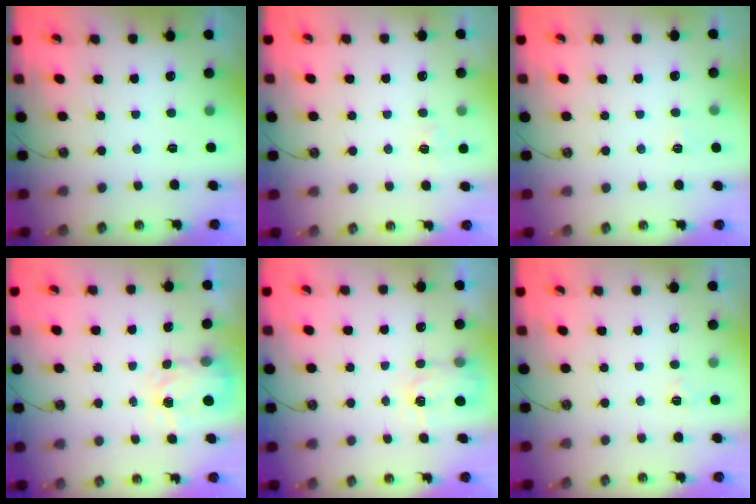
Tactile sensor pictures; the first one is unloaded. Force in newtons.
{"total": 5.2, "press": 5.1, "slide": 0.5}
{"total": 3.6, "press": 3.5, "slide": 0.4}
{"total": 3.8, "press": 3.8, "slide": 0.6}
{"total": 3.5, "press": 3.4, "slide": 0.5}
{"total": 3.2, "press": 3.2, "slide": 0.6}